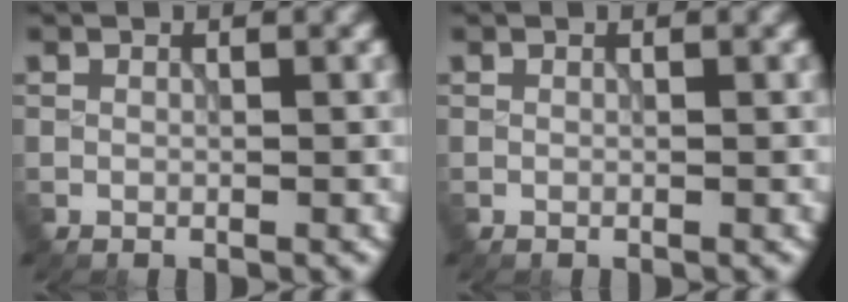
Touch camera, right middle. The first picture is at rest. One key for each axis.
{"total": 0.0}